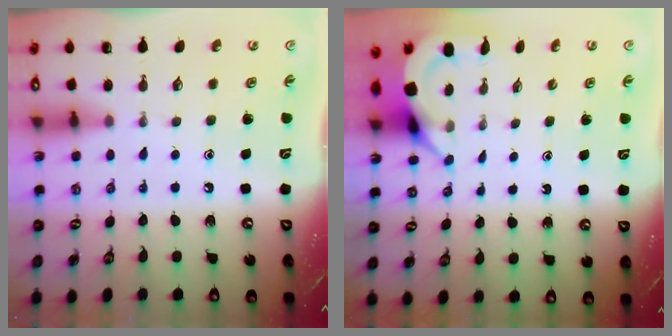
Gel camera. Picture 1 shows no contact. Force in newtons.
{"total": 3.9, "press": 3.9, "slide": 0.1}